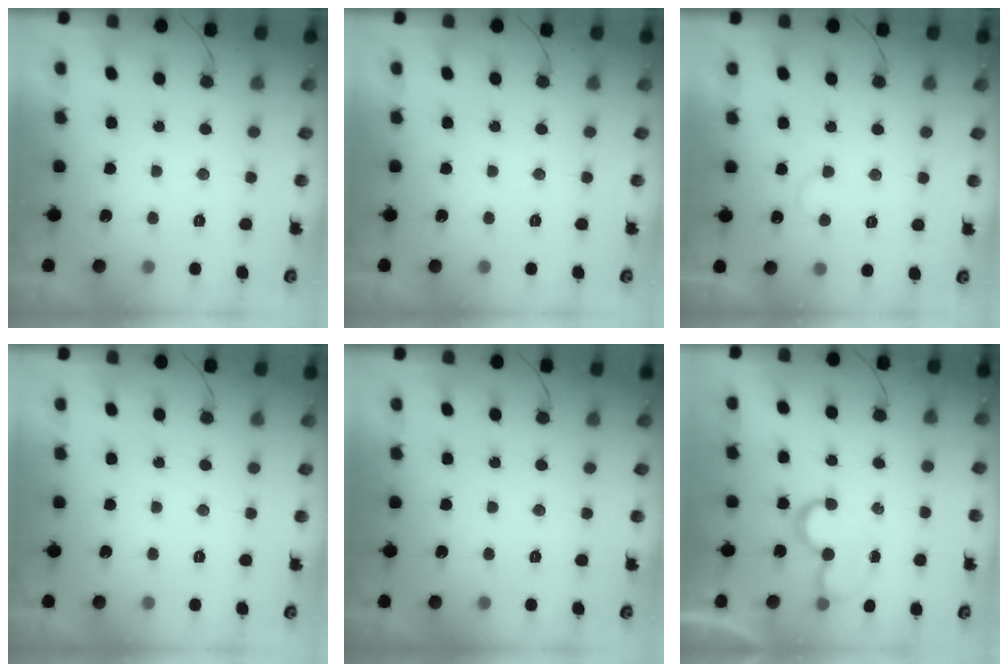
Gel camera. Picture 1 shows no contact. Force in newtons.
{"total": 0.0}
{"total": 5.0, "press": 5.0, "slide": 0.5}
{"total": 0.0}
{"total": 0.0}
{"total": 7.2, "press": 7.1, "slide": 0.6}